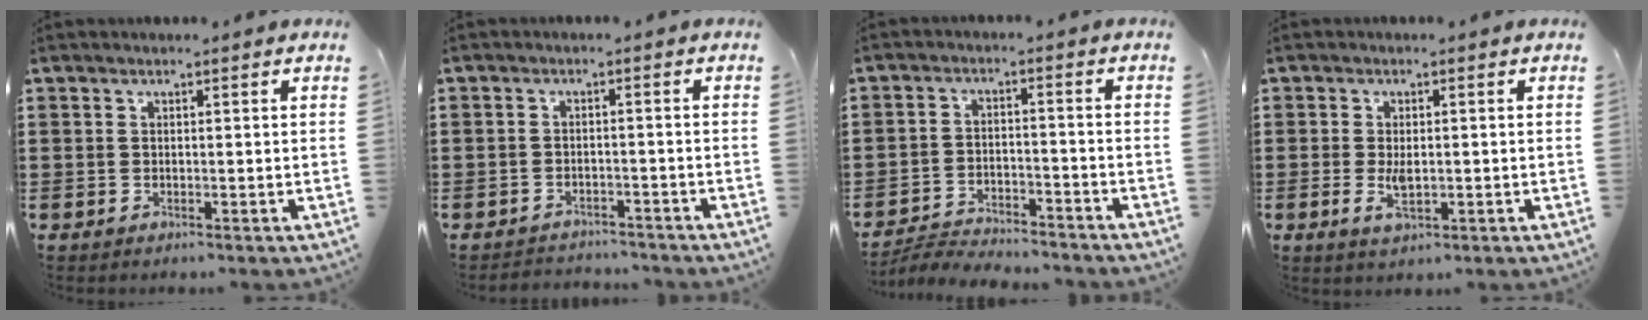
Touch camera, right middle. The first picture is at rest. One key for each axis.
{"total": 2.4, "fx": -2.3, "fy": 0.4, "fz": -0.3, "tx": -0.003, "ty": -0.001, "tz": -0.053}
{"total": 4.2, "fx": -4.2, "fy": 0.4, "fz": 0.6, "tx": -0.020, "ty": 0.003, "tz": -0.089}
{"total": 3.0, "fx": -0.3, "fy": 1.5, "fz": 2.6, "tx": -0.051, "ty": -0.005, "tz": -0.008}